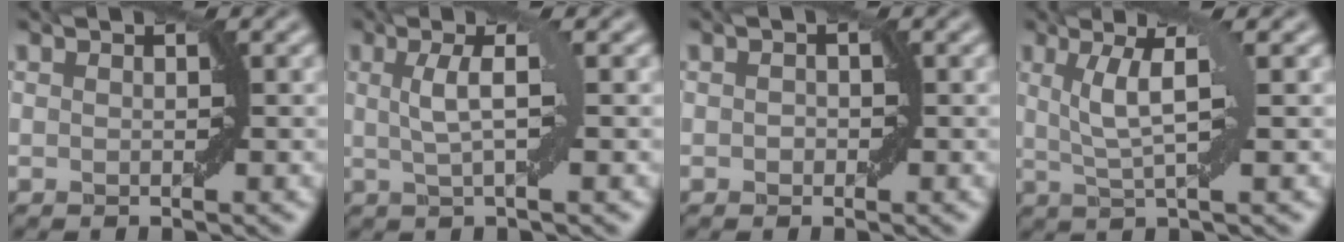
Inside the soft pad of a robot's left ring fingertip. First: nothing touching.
{"total": 3.3, "force": [0.6, 0.7, 3.2], "torque": [-0.055, 0.003, 0.010]}
{"total": 0.7, "force": [-0.1, 0.6, 0.4], "torque": [-0.004, -0.001, -0.002]}
{"total": 4.2, "force": [1.1, 0.7, 4.0], "torque": [-0.073, 0.000, 0.025]}